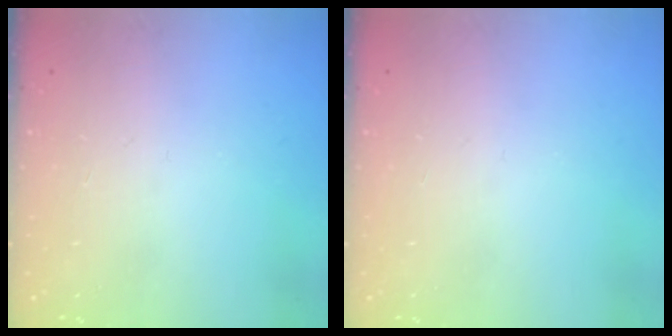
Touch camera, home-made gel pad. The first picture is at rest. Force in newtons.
{"total": 0.0}